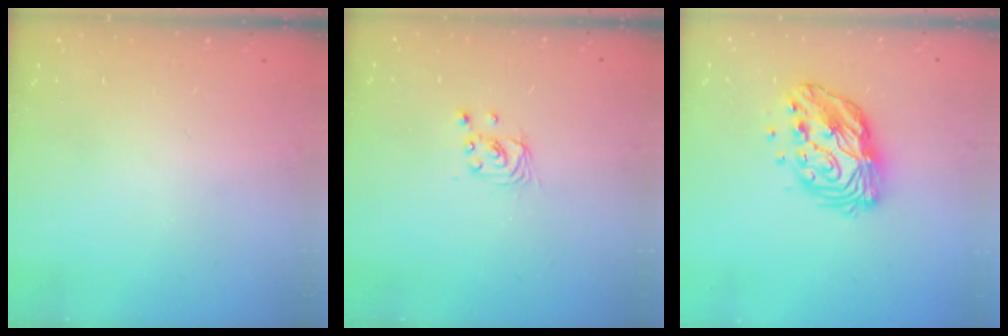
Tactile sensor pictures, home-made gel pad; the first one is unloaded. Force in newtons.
{"total": 2.5, "press": 2.5, "slide": 0.1}
{"total": 13.0, "press": 13.0, "slide": 0.9}